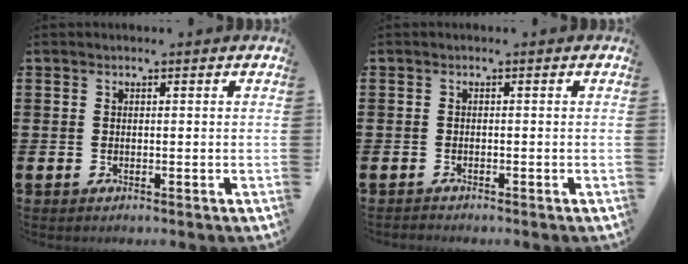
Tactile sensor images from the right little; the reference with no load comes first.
{"total": 0.5, "force": [-0.5, 0.1, -0.1], "torque": [-0.001, -0.002, -0.011]}